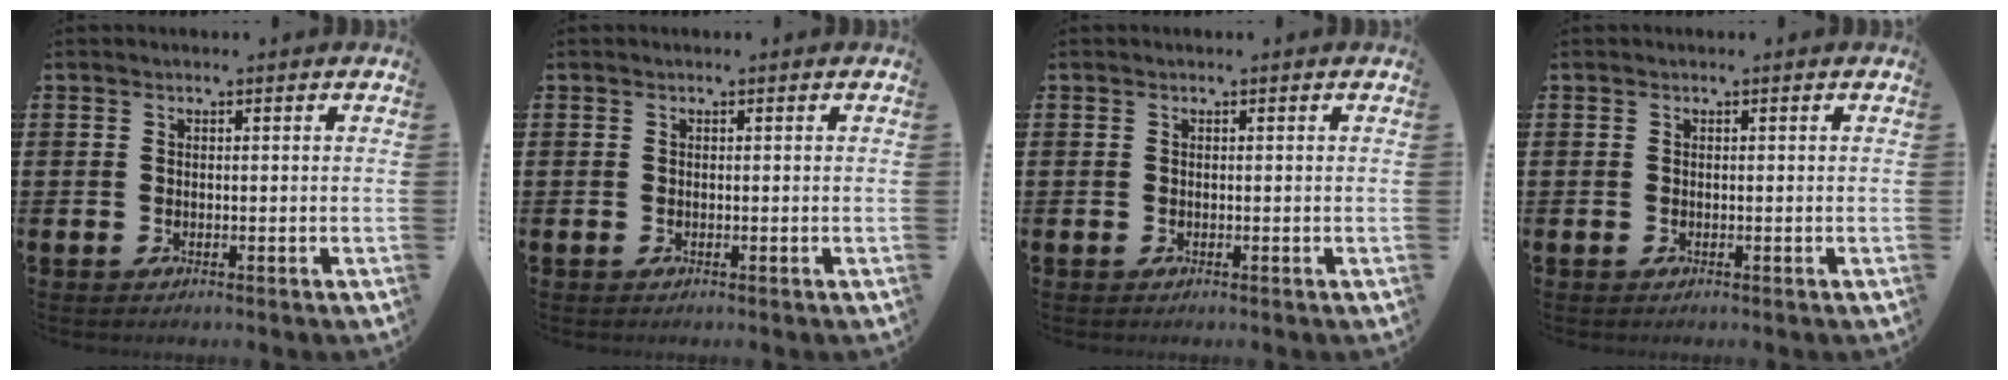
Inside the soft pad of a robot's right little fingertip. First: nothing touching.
{"total": 0.0}
{"total": 0.0}
{"total": 0.0}